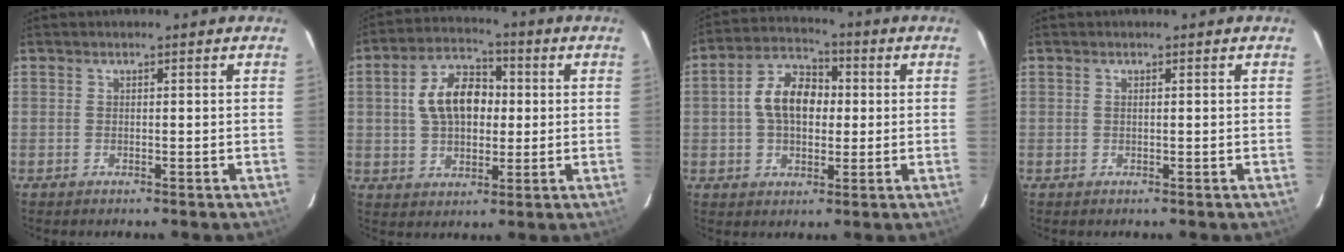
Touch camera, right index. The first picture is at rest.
{"total": 11.1, "force": [1.4, 7.2, 8.4], "torque": [-0.159, 0.027, 0.025]}
{"total": 10.0, "force": [0.7, 6.5, 7.5], "torque": [-0.142, 0.028, 0.010]}
{"total": 0.0}